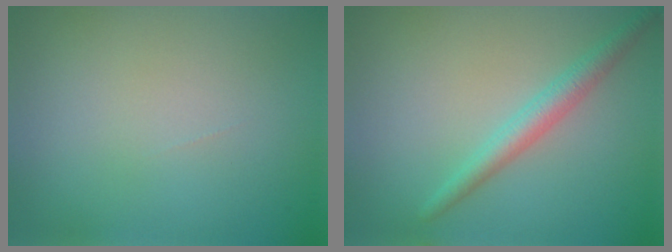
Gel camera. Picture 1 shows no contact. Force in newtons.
{"total": 2.5, "press": 2.5, "slide": 0.1}